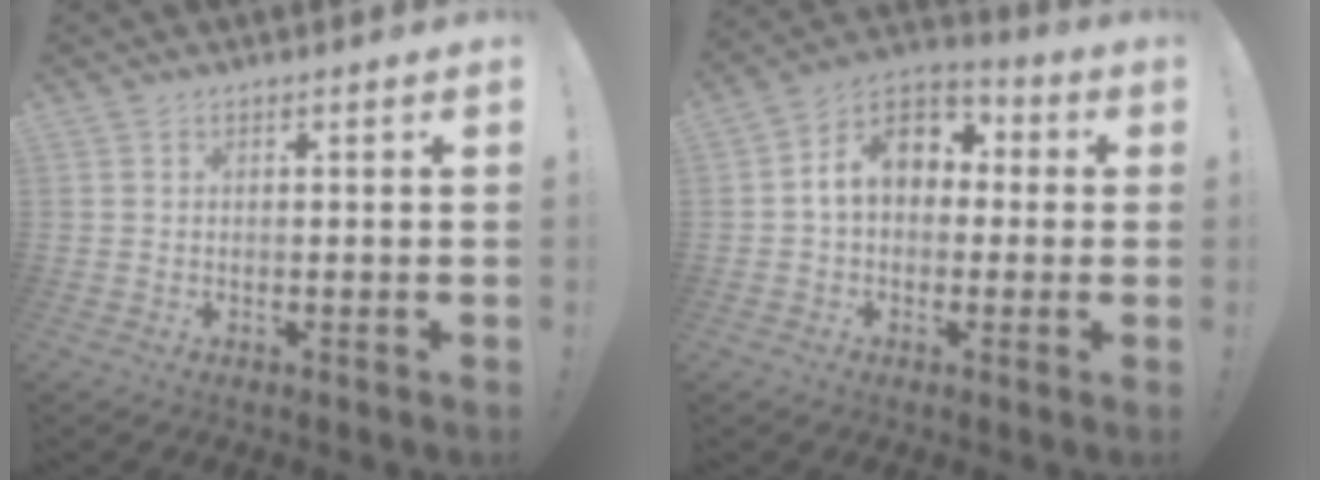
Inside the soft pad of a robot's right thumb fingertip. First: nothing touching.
{"total": 11.5, "force": [1.6, 8.7, 7.4], "torque": [-0.114, 0.017, 0.038]}